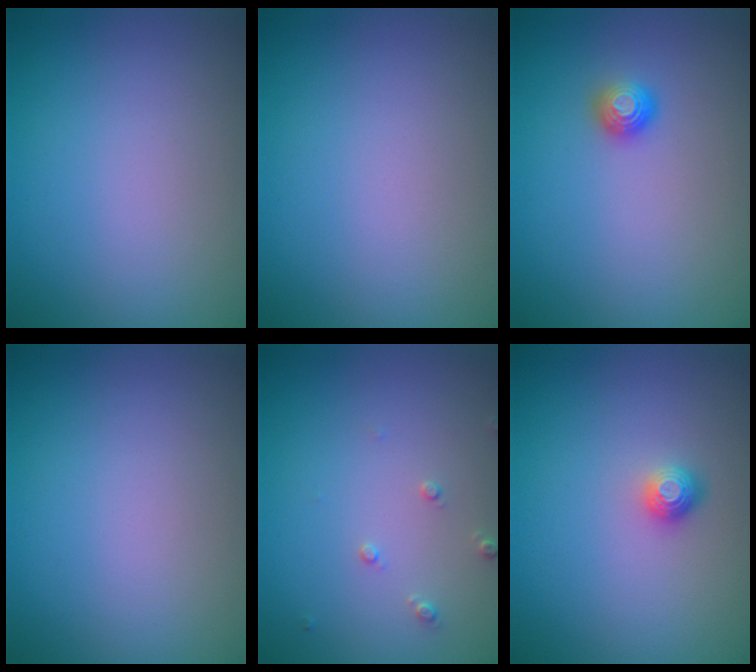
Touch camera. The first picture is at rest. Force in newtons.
{"total": 0.0}
{"total": 1.1, "press": 1.1, "slide": 0.4}
{"total": 0.0}
{"total": 1.1, "press": 1.1, "slide": 0.2}
{"total": 1.2, "press": 1.0, "slide": 0.5}